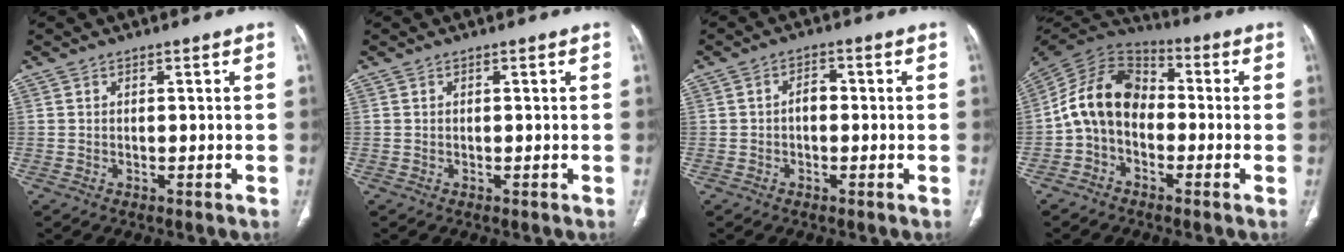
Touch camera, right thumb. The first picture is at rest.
{"total": 0.0}
{"total": 2.7, "force": [-0.4, 1.8, 2.0], "torque": [-0.023, 0.011, -0.011]}
{"total": 12.4, "force": [-1.9, 9.0, 8.2], "torque": [-0.139, 0.048, -0.050]}